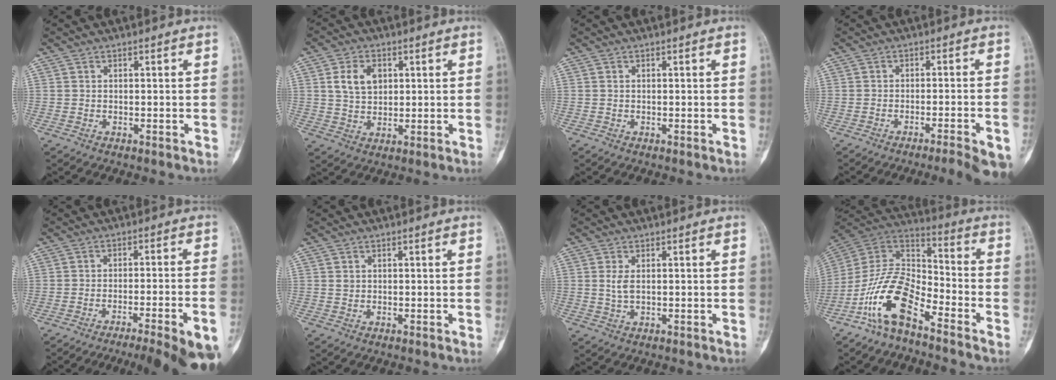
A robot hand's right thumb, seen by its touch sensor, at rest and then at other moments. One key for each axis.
{"total": 6.7, "fx": 2.0, "fy": 4.7, "fz": 4.4, "tx": -0.066, "ty": -0.005, "tz": 0.037}
{"total": 0.0}
{"total": 10.0, "fx": -7.3, "fy": 1.0, "fz": 6.9, "tx": -0.082, "ty": 0.025, "tz": -0.098}
{"total": 18.9, "fx": -13.4, "fy": 2.0, "fz": 13.1, "tx": -0.146, "ty": 0.031, "tz": -0.183}
{"total": 0.5, "fx": 0.0, "fy": 0.5, "fz": 0.2, "tx": 0.006, "ty": 0.002, "tz": 0.001}
{"total": 2.3, "fx": 0.3, "fy": 1.2, "fz": 2.0, "tx": -0.042, "ty": -0.001, "tz": 0.007}
{"total": 13.9, "fx": -8.4, "fy": 5.6, "fz": 9.5, "tx": -0.173, "ty": 0.084, "tz": -0.169}